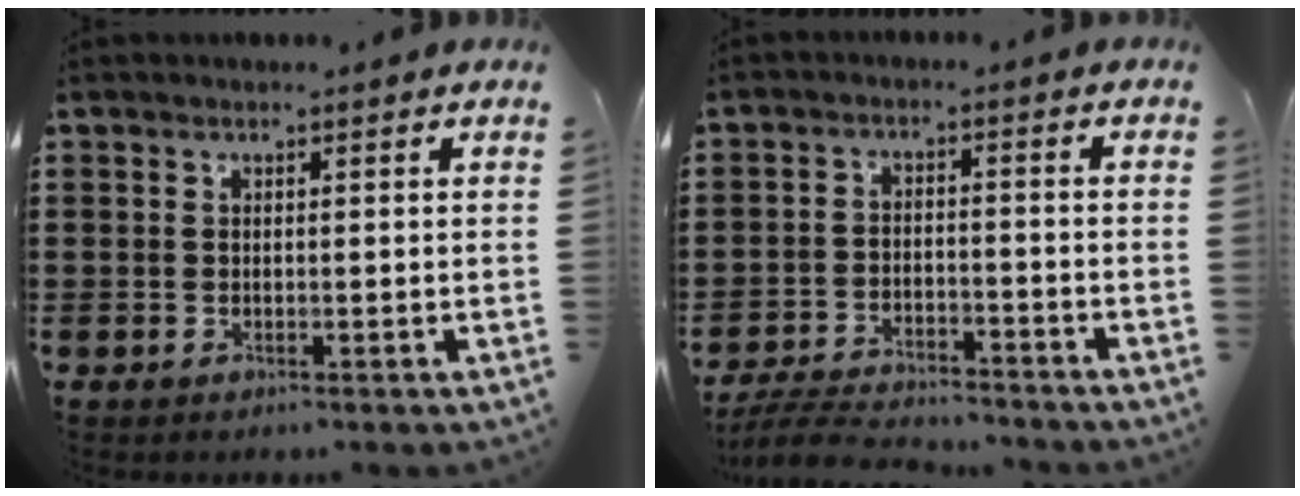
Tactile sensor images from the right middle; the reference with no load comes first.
{"total": 5.5, "force": [-5.3, 0.5, 1.2], "torque": [-0.030, 0.002, -0.107]}